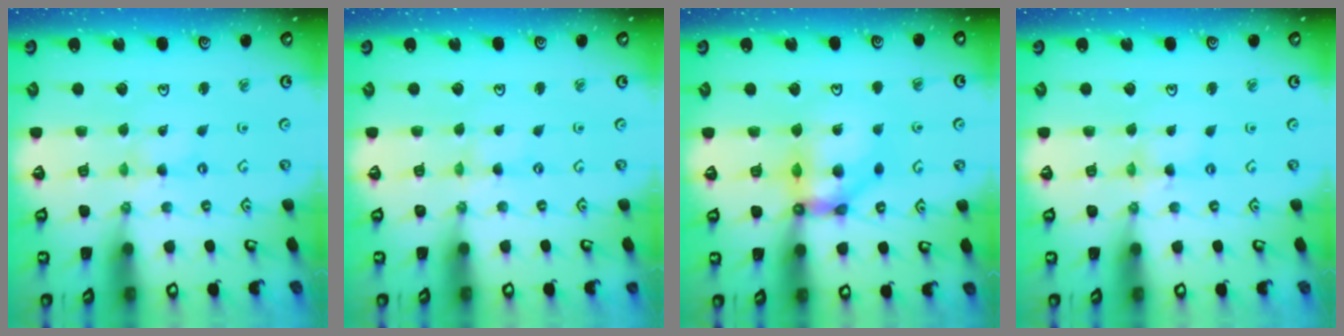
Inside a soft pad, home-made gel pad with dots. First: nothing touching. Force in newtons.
{"total": 0.0}
{"total": 10.9, "press": 10.7, "slide": 2.0}
{"total": 2.0, "press": 2.0, "slide": 0.3}